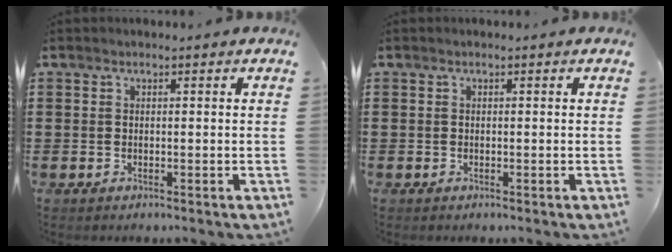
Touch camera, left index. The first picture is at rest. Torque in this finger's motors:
{"motor_torque": [0.03, 0.05, 0.01, 0.00]}